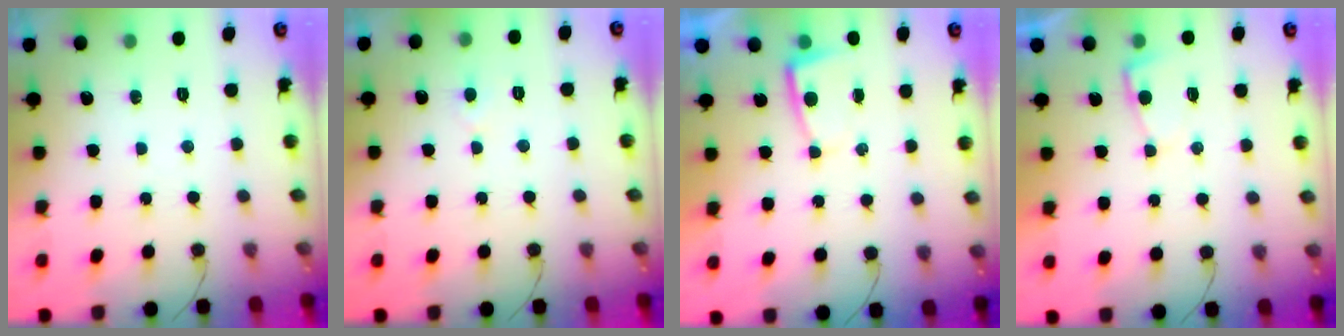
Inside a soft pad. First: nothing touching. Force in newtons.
{"total": 2.1, "press": 2.1, "slide": 0.3}
{"total": 2.0, "press": 2.0, "slide": 0.3}
{"total": 2.9, "press": 2.9, "slide": 0.3}